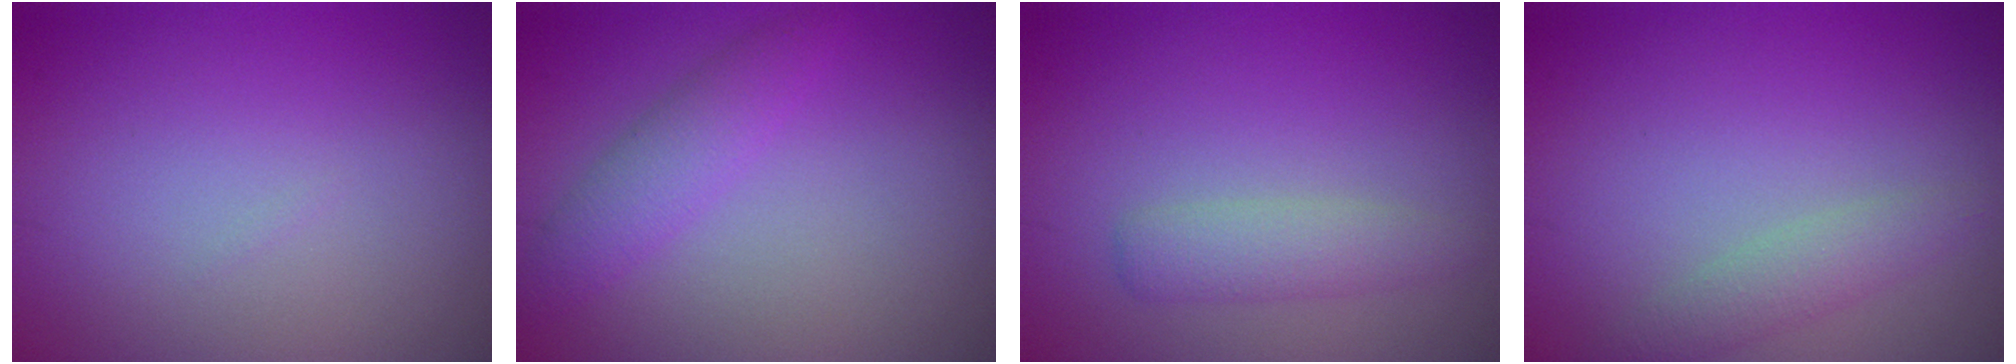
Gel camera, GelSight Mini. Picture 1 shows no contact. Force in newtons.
{"total": 2.5, "press": 2.5, "slide": 0.2}
{"total": 2.2, "press": 2.2, "slide": 0.0}
{"total": 2.0, "press": 2.0, "slide": 0.1}